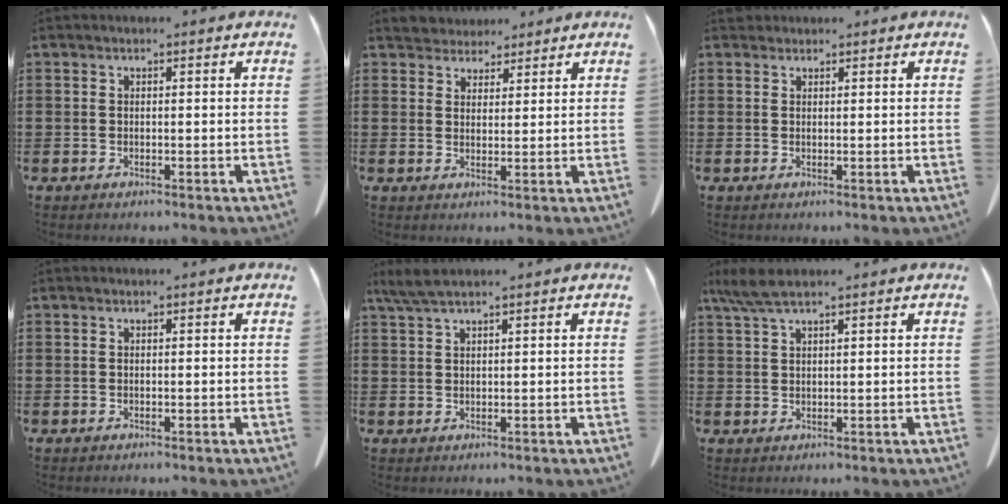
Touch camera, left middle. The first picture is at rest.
{"total": 3.6, "force": [3.4, 1.3, 0.0], "torque": [-0.011, -0.004, 0.066]}
{"total": 1.0, "force": [0.9, 0.4, 0.1], "torque": [-0.005, 0.001, 0.020]}
{"total": 0.0}
{"total": 2.8, "force": [2.1, 0.2, 1.9], "torque": [-0.041, 0.000, 0.040]}
{"total": 3.8, "force": [2.7, 0.6, 2.7], "torque": [-0.057, 0.001, 0.051]}